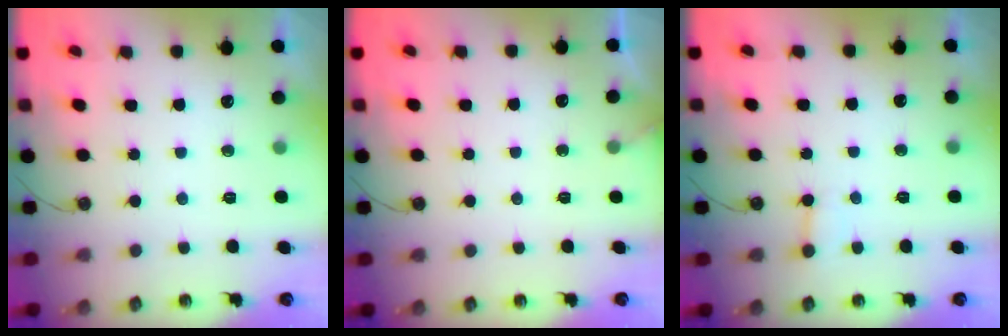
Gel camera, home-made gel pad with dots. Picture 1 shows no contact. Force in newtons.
{"total": 2.2, "press": 2.2, "slide": 0.1}
{"total": 4.3, "press": 4.2, "slide": 0.4}